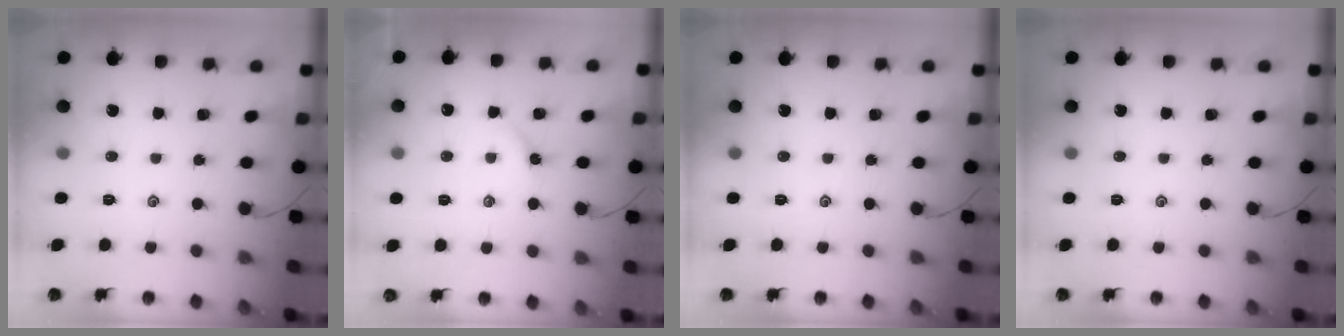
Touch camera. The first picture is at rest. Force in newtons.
{"total": 3.0, "press": 2.9, "slide": 0.4}
{"total": 0.0}
{"total": 0.0}